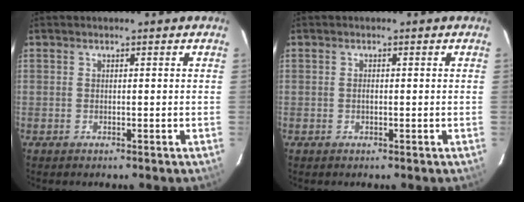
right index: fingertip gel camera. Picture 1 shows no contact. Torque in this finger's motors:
{"motor_torque": [0.18, -0.06, 0.17, 0.02]}